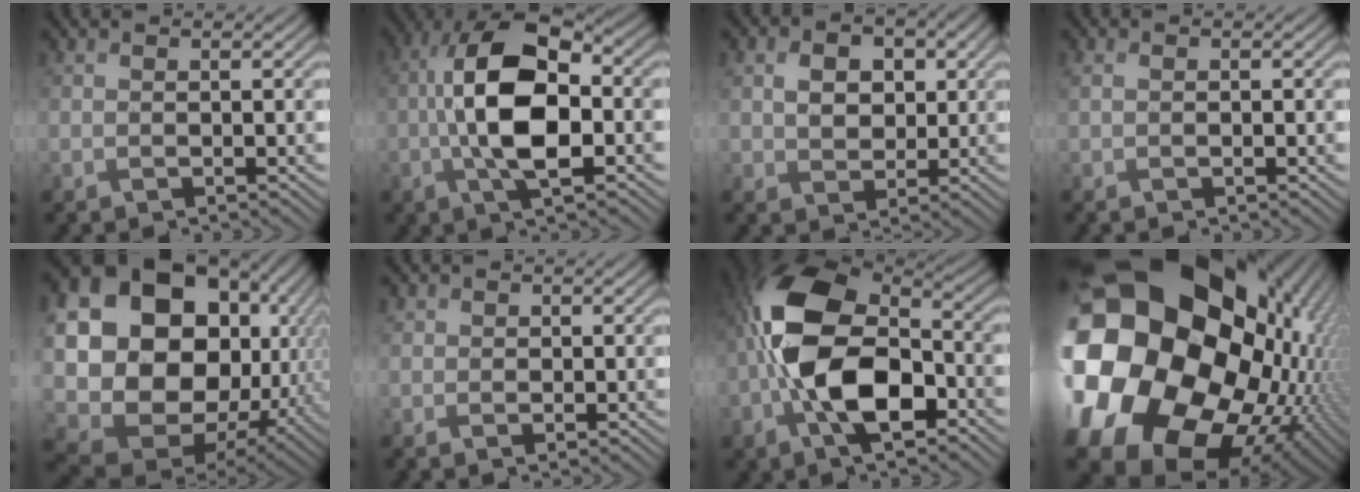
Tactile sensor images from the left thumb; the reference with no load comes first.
{"total": 12.5, "force": [-0.9, 5.8, 11.1], "torque": [-0.220, 0.011, -0.023]}
{"total": 6.1, "force": [1.8, 4.6, 3.5], "torque": [-0.085, 0.009, 0.031]}
{"total": 1.4, "force": [0.1, 0.7, 1.1], "torque": [-0.025, 0.002, 0.006]}
{"total": 22.2, "force": [2.4, 17.3, 13.7], "torque": [-0.317, -0.047, 0.098]}
{"total": 1.9, "force": [0.0, 1.8, 0.8], "torque": [-0.011, -0.004, -0.001]}
{"total": 14.9, "force": [-3.1, 8.3, 12.0], "torque": [-0.244, -0.001, -0.078]}
{"total": 26.3, "force": [1.1, 22.5, 13.7], "torque": [-0.328, -0.033, 0.006]}